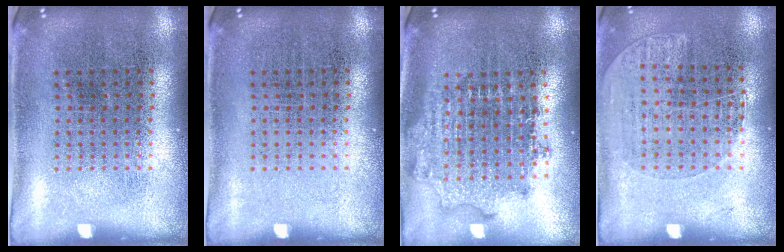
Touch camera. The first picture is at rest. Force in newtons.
{"total": 0.0}
{"total": 1.9, "press": 1.5, "slide": 1.1}
{"total": 1.1, "press": 1.0, "slide": 0.6}